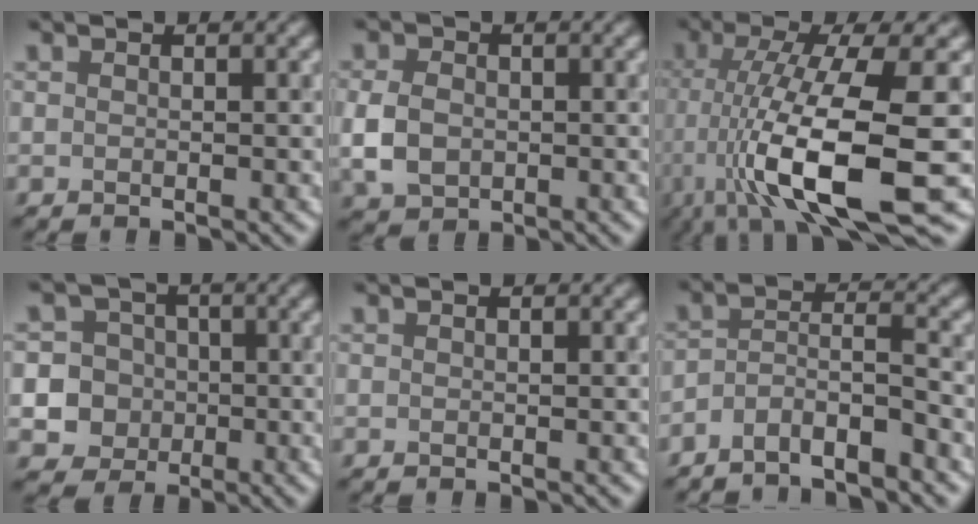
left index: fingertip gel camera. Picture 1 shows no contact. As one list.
[{"total": 4.1, "force": [-0.6, 3.2, 2.6], "torque": [-0.064, -0.005, -0.014]}, {"total": 13.2, "force": [-3.6, 3.3, 12.3], "torque": [-0.217, -0.013, -0.058]}, {"total": 8.7, "force": [-1.8, 8.2, 2.0], "torque": [-0.039, 0.002, -0.061]}, {"total": 0.0}, {"total": 3.4, "force": [-2.6, 0.8, 2.0], "torque": [-0.037, 0.006, -0.057]}]